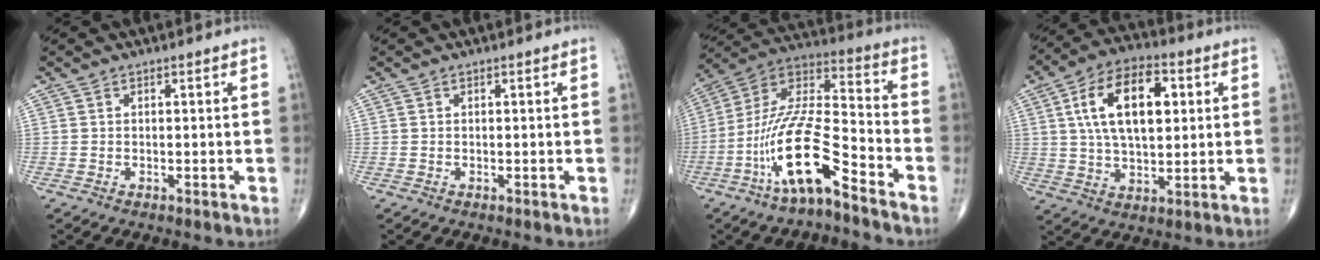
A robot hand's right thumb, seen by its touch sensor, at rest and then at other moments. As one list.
[{"total": 0.0}, {"total": 16.6, "force": [-9.1, 4.5, 13.2], "torque": [-0.264, 0.073, -0.172]}, {"total": 15.9, "force": [3.8, 8.4, 12.9], "torque": [-0.210, 0.007, 0.064]}]